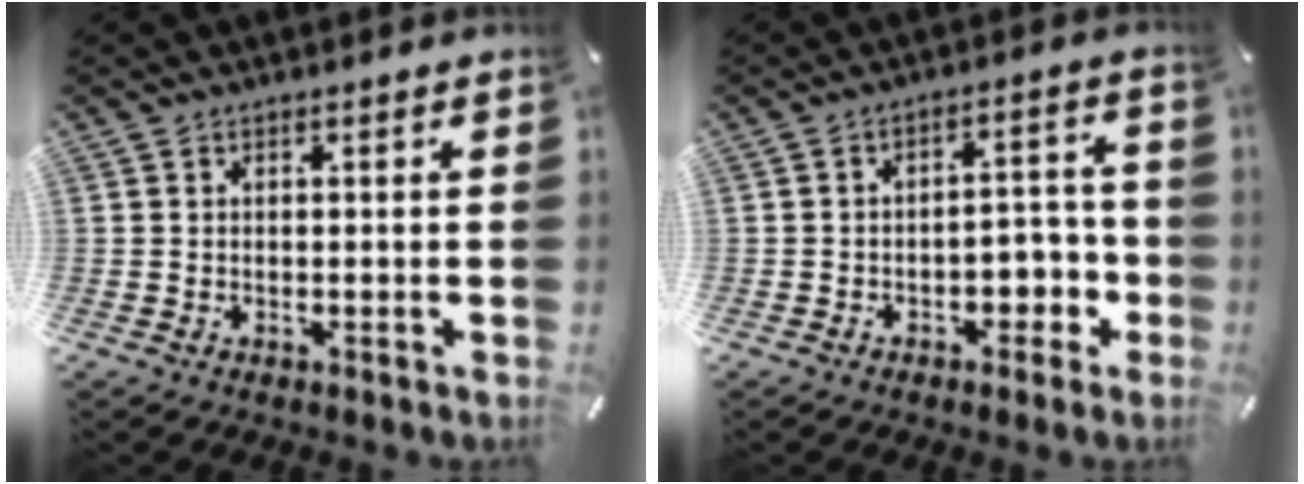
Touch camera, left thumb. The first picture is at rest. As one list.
[{"total": 6.5, "force": [-2.6, 4.3, 4.1], "torque": [-0.042, 0.007, -0.049]}]